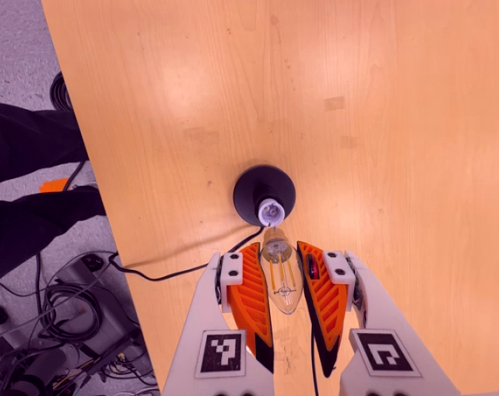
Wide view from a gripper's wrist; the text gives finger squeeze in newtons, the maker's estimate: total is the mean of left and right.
{"total": 21.1, "left": 24.0, "right": 18.1}